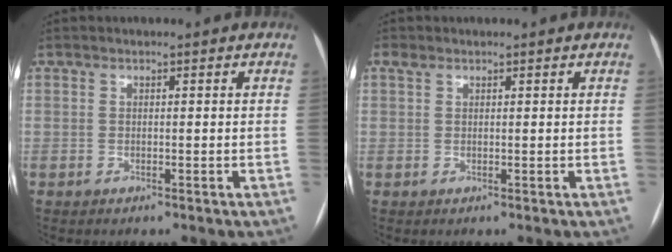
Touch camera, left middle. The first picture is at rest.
{"total": 1.0, "force": [0.8, 0.6, 0.4], "torque": [-0.012, 0.014, 0.016]}